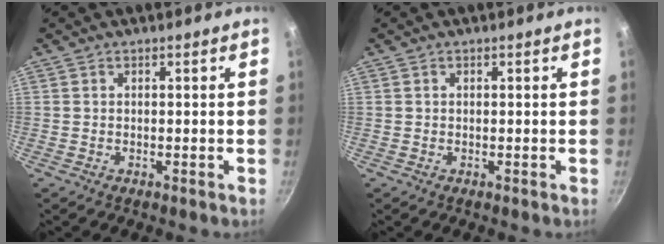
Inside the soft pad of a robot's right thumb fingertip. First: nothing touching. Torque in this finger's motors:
{"motor_torque": [-0.38, 0.01, -0.48, 0.36, 0.04]}